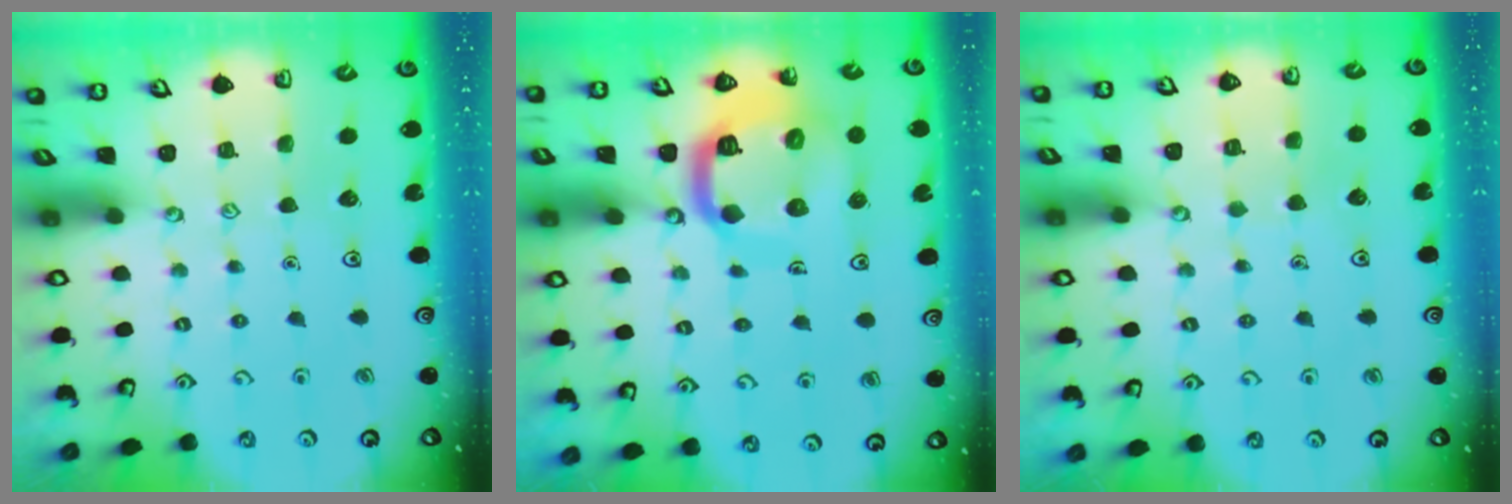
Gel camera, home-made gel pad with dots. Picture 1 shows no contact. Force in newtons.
{"total": 15.6, "press": 15.5, "slide": 1.8}
{"total": 3.3, "press": 3.2, "slide": 0.3}